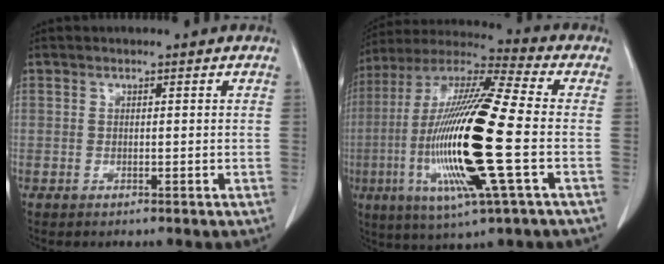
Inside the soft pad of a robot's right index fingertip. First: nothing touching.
{"total": 22.0, "force": [-4.2, 1.5, 21.6], "torque": [-0.463, -0.021, -0.082]}